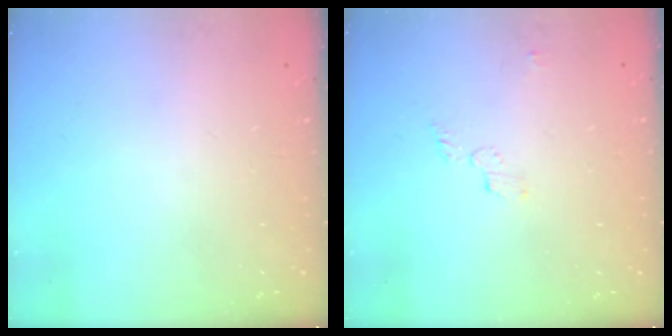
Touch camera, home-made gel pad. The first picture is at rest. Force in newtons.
{"total": 3.5, "press": 3.5, "slide": 0.1}